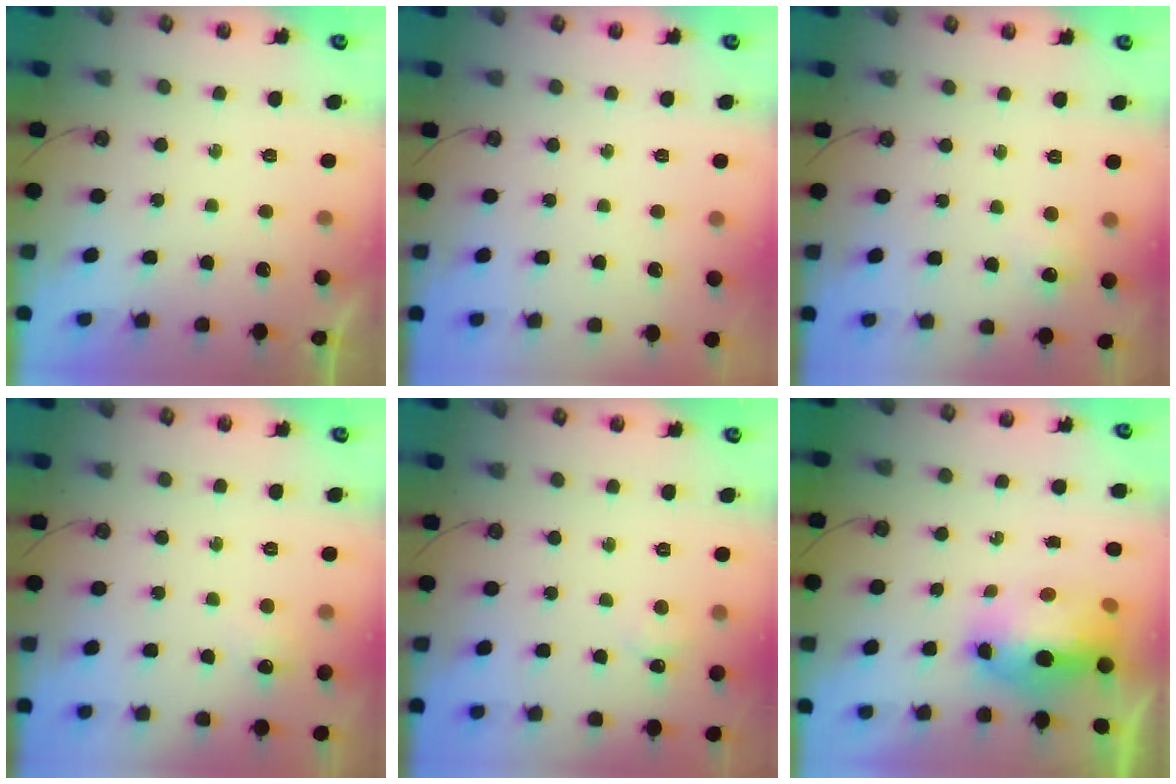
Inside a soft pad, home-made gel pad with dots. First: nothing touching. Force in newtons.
{"total": 0.0}
{"total": 5.2, "press": 5.2, "slide": 0.6}
{"total": 5.3, "press": 5.2, "slide": 0.7}
{"total": 2.8, "press": 2.8, "slide": 0.3}
{"total": 11.3, "press": 11.2, "slide": 1.8}